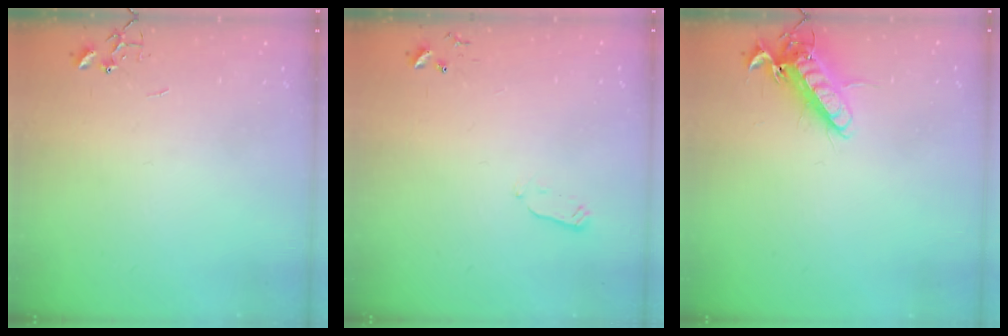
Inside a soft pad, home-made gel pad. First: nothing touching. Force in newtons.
{"total": 2.7, "press": 2.6, "slide": 0.4}
{"total": 13.3, "press": 13.2, "slide": 1.8}